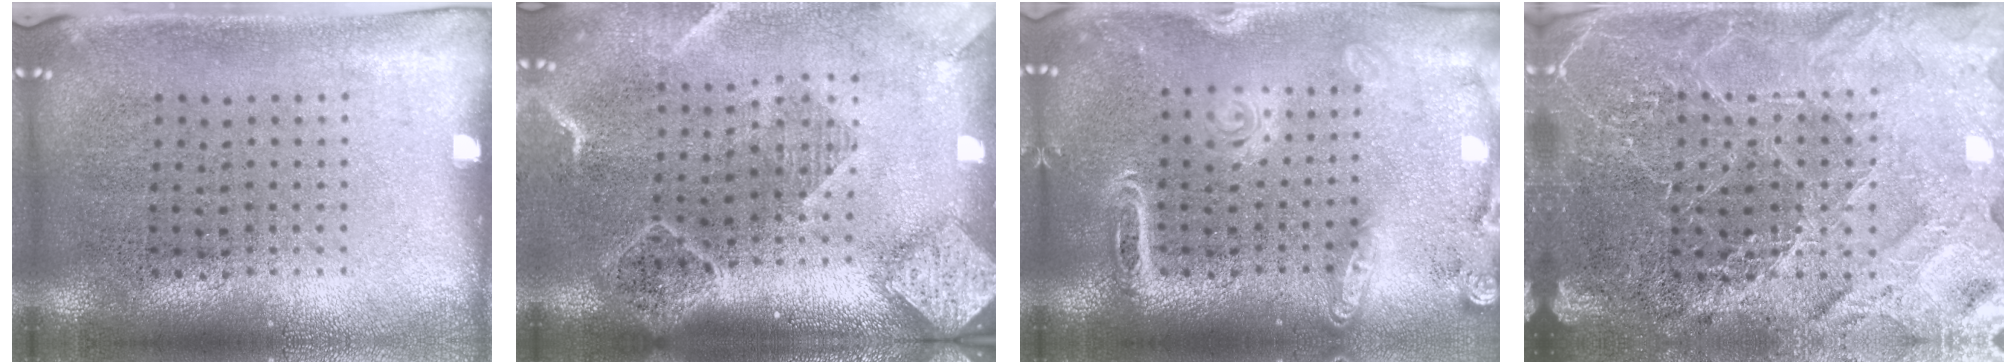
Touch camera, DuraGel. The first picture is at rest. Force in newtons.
{"total": 2.5, "press": 2.0, "slide": 1.5}
{"total": 1.9, "press": 1.8, "slide": 0.7}
{"total": 4.9, "press": 4.4, "slide": 2.1}